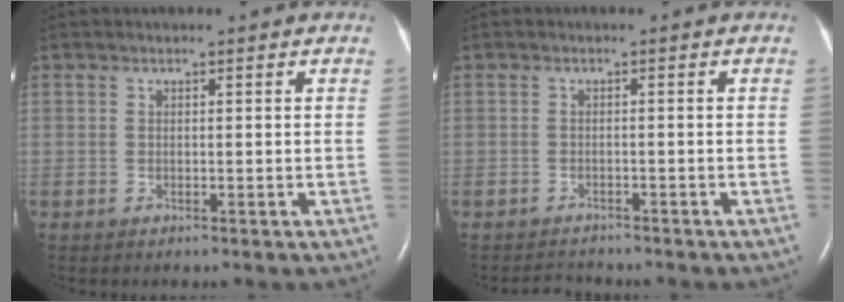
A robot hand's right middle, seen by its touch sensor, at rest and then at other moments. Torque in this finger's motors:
{"motor_torque": [0.20, -0.22, -0.06, -0.01]}